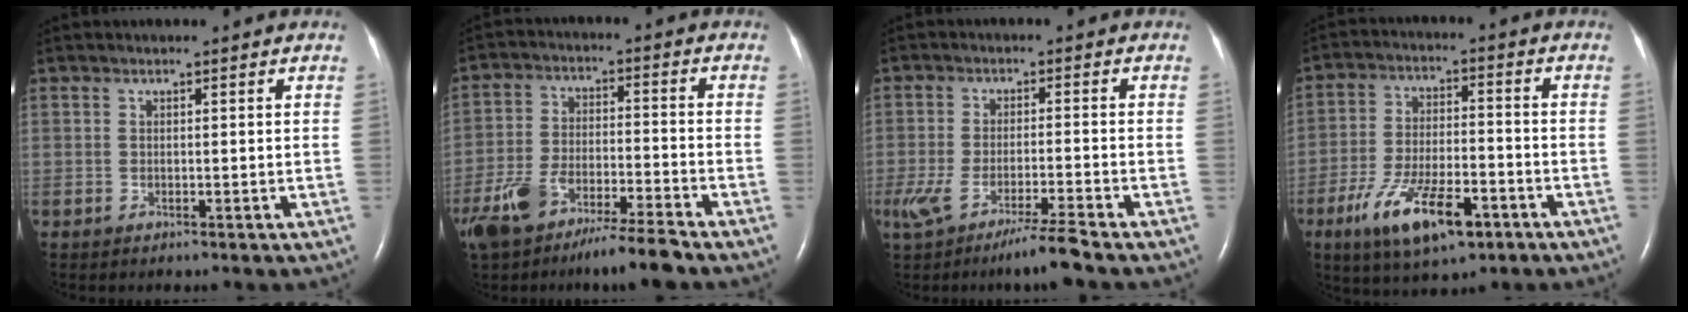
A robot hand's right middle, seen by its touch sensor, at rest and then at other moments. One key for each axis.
{"total": 11.6, "fx": -8.7, "fy": 1.5, "fz": 7.5, "tx": -0.146, "ty": -0.010, "tz": -0.155}
{"total": 7.0, "fx": -5.0, "fy": -0.4, "fz": 4.9, "tx": -0.095, "ty": -0.016, "tz": -0.094}
{"total": 12.6, "fx": -6.8, "fy": 4.2, "fz": 9.8, "tx": -0.187, "ty": -0.007, "tz": -0.111}